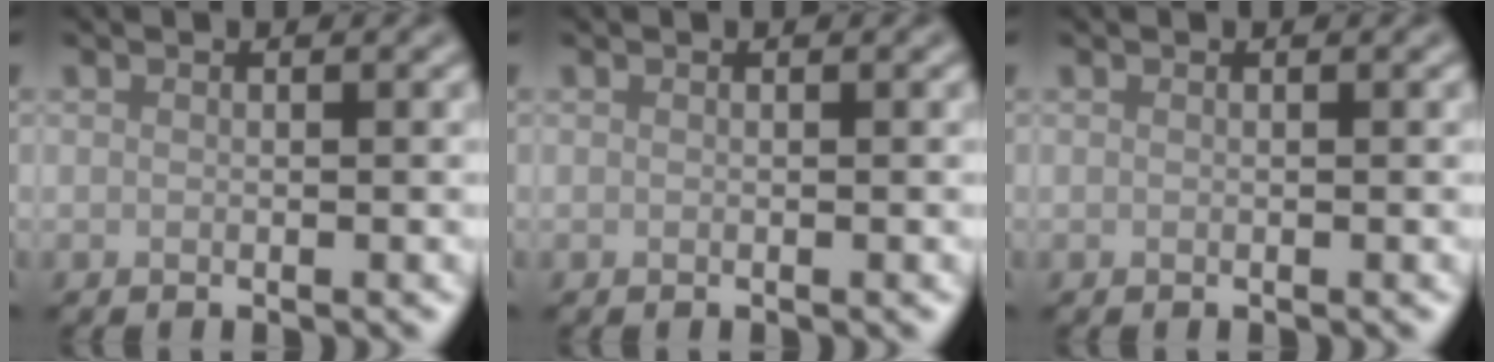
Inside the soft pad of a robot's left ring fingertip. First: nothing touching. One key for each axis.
{"total": 0.0}
{"total": 0.0}